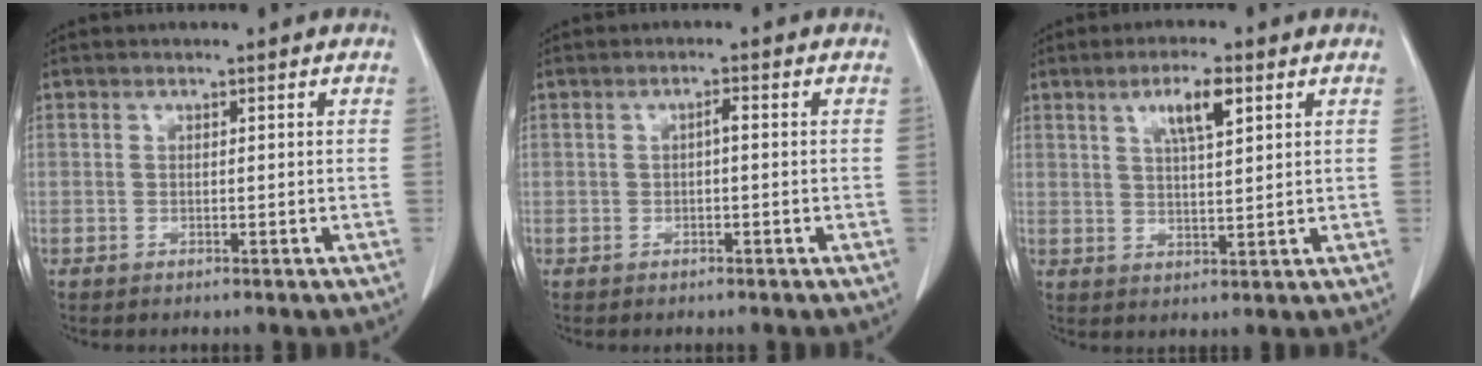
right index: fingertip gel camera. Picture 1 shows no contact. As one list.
[{"total": 1.5, "force": [0.0, 0.6, 1.4], "torque": [-0.027, 0.005, 0.001]}, {"total": 6.3, "force": [3.0, 1.6, 5.3], "torque": [-0.098, 0.003, 0.055]}]